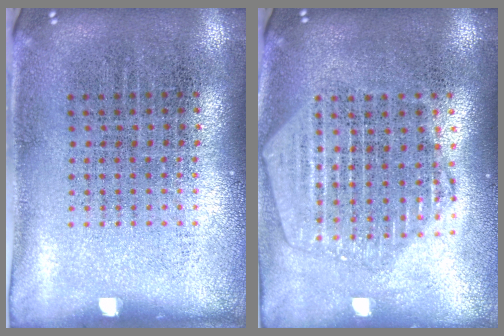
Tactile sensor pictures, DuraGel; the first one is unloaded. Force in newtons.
{"total": 2.2, "press": 1.9, "slide": 0.9}